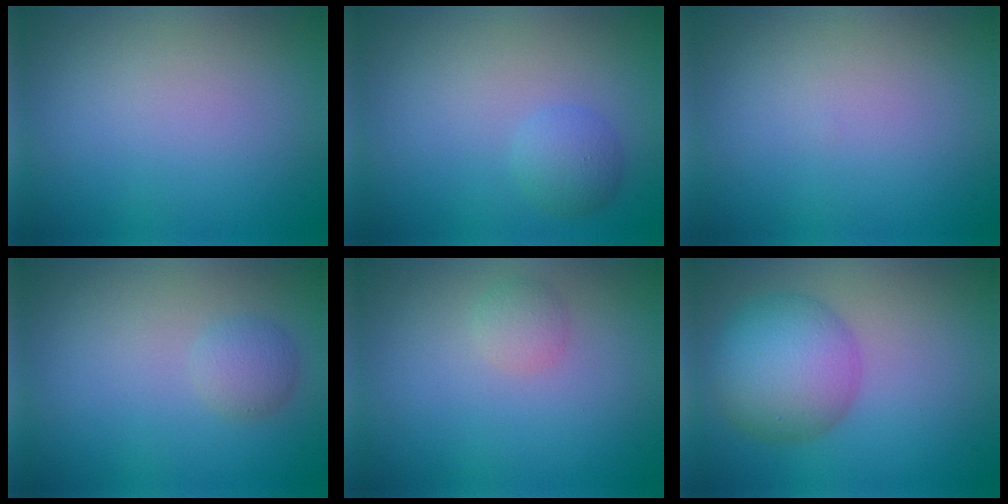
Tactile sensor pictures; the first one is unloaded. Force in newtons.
{"total": 1.9, "press": 1.9, "slide": 0.1}
{"total": 0.0}
{"total": 1.7, "press": 1.7, "slide": 0.0}
{"total": 1.3, "press": 1.3, "slide": 0.1}
{"total": 6.3, "press": 6.3, "slide": 0.2}